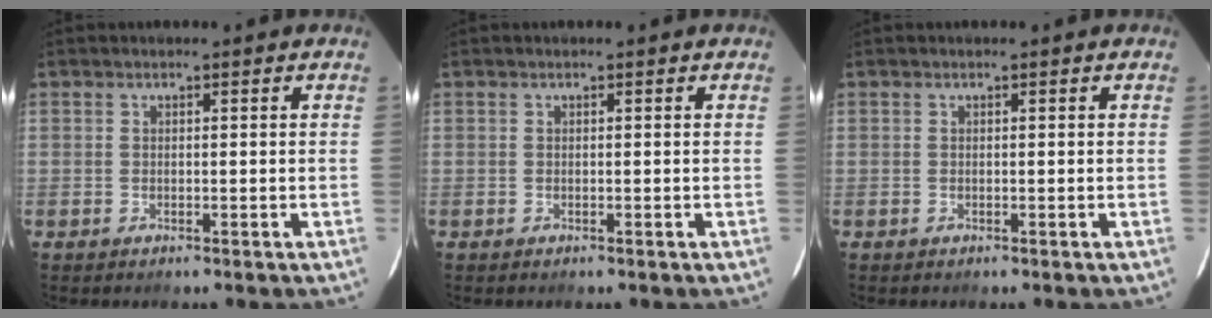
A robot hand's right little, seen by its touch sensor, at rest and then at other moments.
{"total": 0.0}
{"total": 0.0}